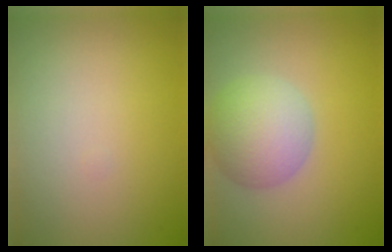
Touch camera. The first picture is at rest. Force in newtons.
{"total": 5.5, "press": 5.5, "slide": 0.3}